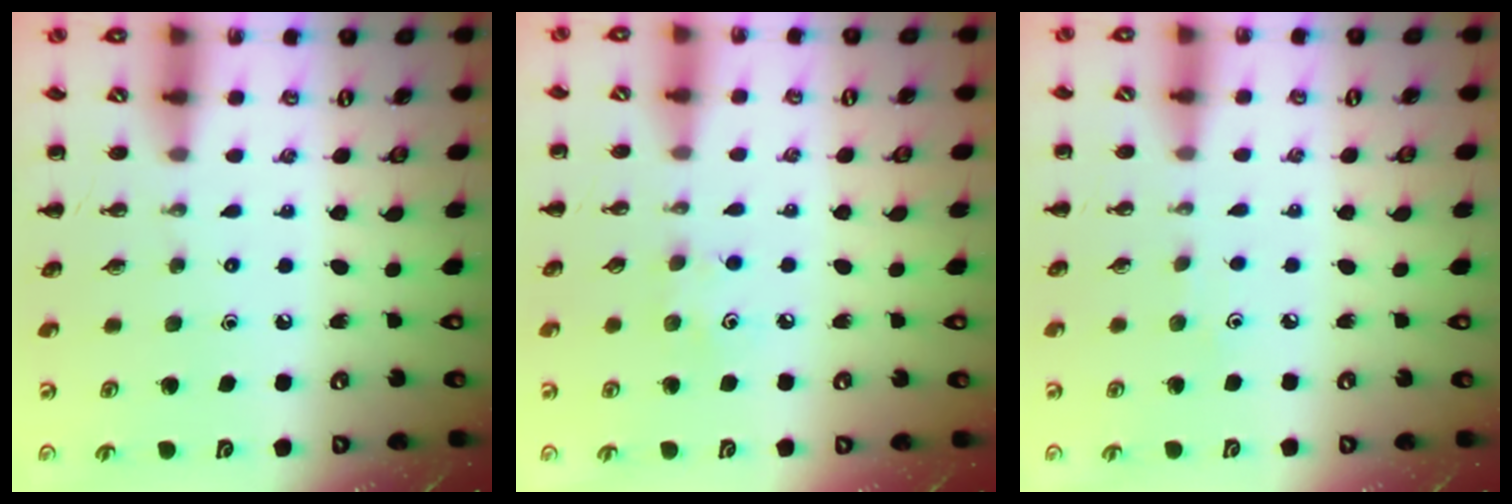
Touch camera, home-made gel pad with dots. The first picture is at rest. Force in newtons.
{"total": 5.3, "press": 5.2, "slide": 1.3}
{"total": 2.6, "press": 2.5, "slide": 0.8}